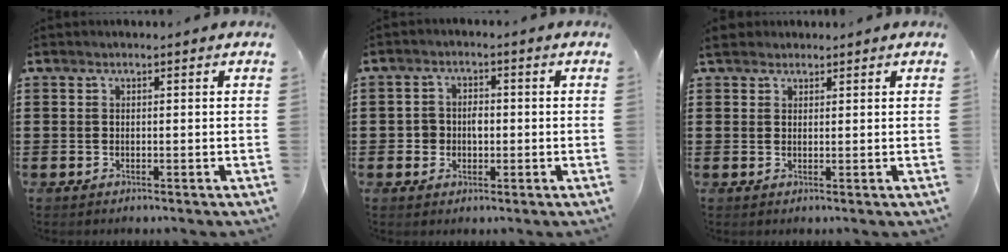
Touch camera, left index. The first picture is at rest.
{"total": 2.5, "force": [-0.5, 2.2, 1.2], "torque": [-0.030, 0.006, -0.014]}
{"total": 2.3, "force": [1.9, 1.1, 0.6], "torque": [-0.019, 0.008, 0.037]}